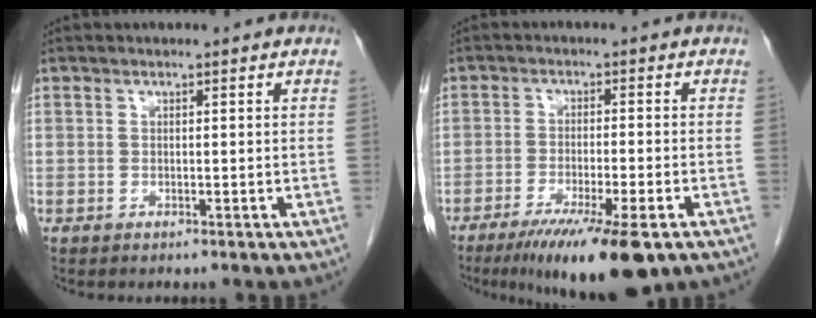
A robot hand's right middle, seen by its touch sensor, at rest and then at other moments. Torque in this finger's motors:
{"motor_torque": [1.33, -0.81, 0.24, 0.12]}